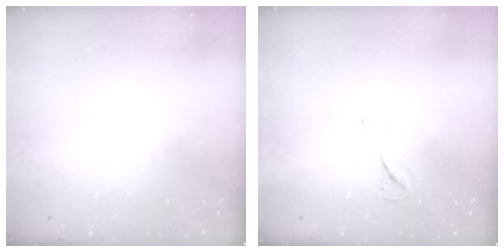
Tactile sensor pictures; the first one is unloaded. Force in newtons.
{"total": 7.0, "press": 7.0, "slide": 0.3}